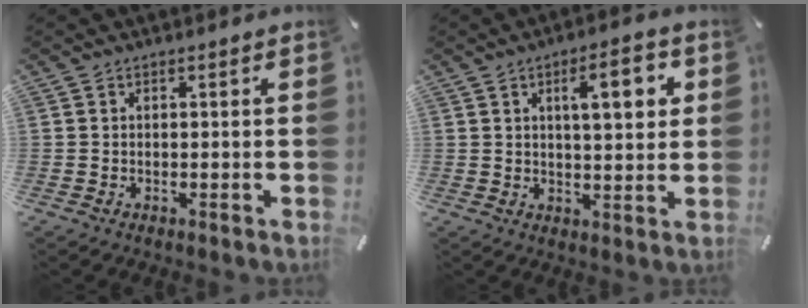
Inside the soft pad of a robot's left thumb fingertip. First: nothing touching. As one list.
[{"total": 9.6, "force": [3.4, 3.3, 8.4], "torque": [-0.120, -0.008, 0.045]}]